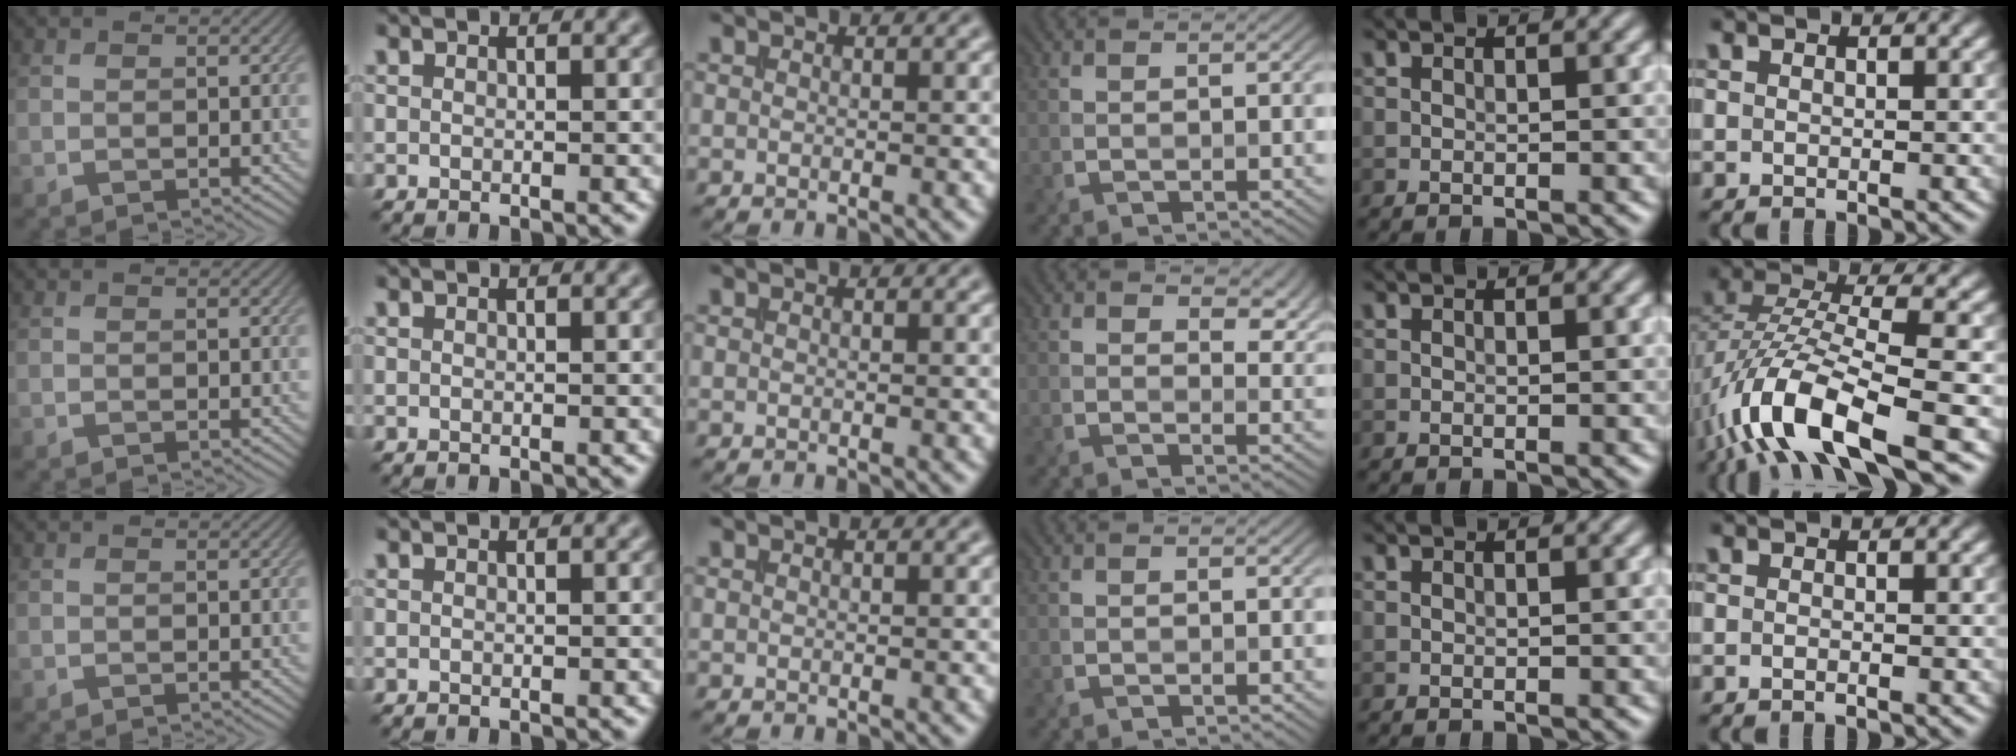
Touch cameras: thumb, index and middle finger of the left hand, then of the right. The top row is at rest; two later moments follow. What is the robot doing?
{"motion": "insert", "object": "bucket"}